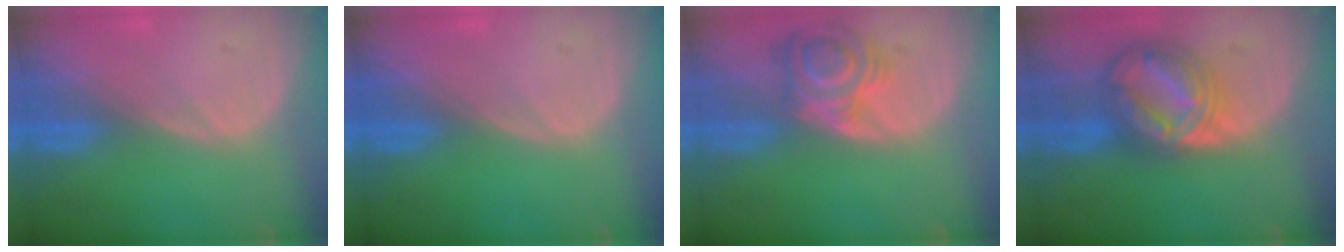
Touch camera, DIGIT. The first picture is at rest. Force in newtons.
{"total": 0.0}
{"total": 6.1, "press": 6.1, "slide": 0.3}
{"total": 8.6, "press": 8.5, "slide": 0.6}